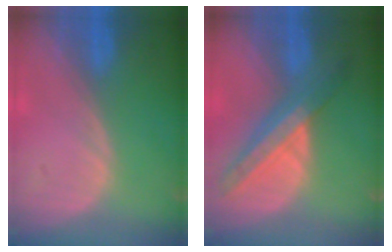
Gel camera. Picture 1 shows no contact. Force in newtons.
{"total": 8.4, "press": 7.4, "slide": 4.0}